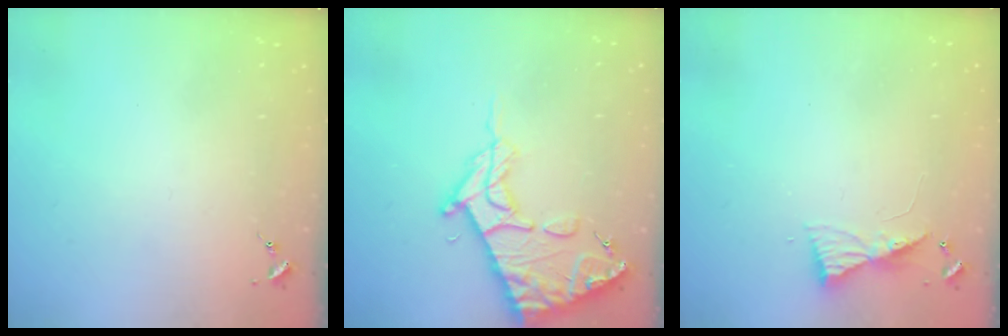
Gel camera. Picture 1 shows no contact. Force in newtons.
{"total": 16.7, "press": 16.6, "slide": 1.9}
{"total": 5.8, "press": 5.8, "slide": 0.5}